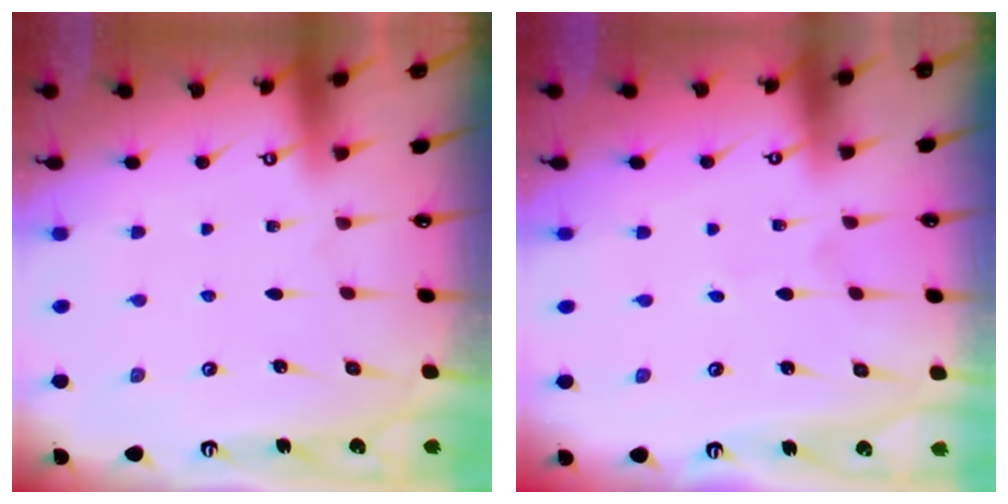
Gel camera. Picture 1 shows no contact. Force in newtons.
{"total": 0.6, "press": 0.6, "slide": 0.0}